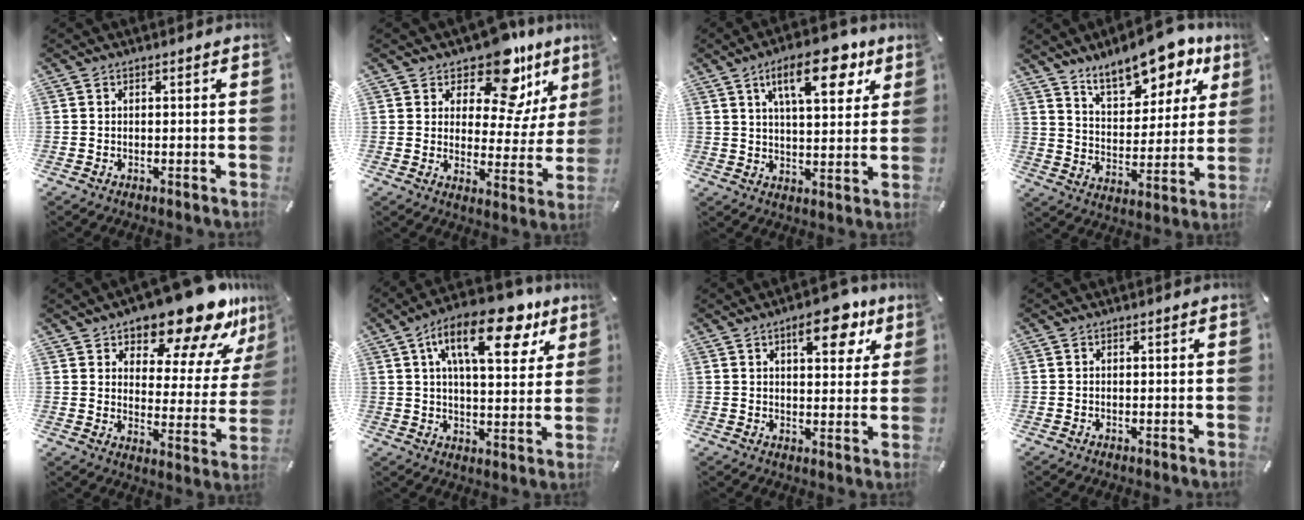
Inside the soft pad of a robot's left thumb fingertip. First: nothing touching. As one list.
[{"total": 13.7, "force": [10.0, 6.6, 6.8], "torque": [-0.103, -0.078, 0.173]}, {"total": 15.4, "force": [7.9, 6.6, 11.5], "torque": [-0.165, -0.020, 0.126]}, {"total": 14.0, "force": [11.3, 5.8, 5.9], "torque": [-0.098, -0.074, 0.198]}, {"total": 18.1, "force": [14.9, 6.5, 8.1], "torque": [-0.114, -0.115, 0.245]}, {"total": 19.2, "force": [9.8, 8.5, 14.2], "torque": [-0.213, -0.035, 0.152]}, {"total": 12.2, "force": [6.4, 5.2, 9.0], "torque": [-0.114, -0.021, 0.103]}, {"total": 0.0}]